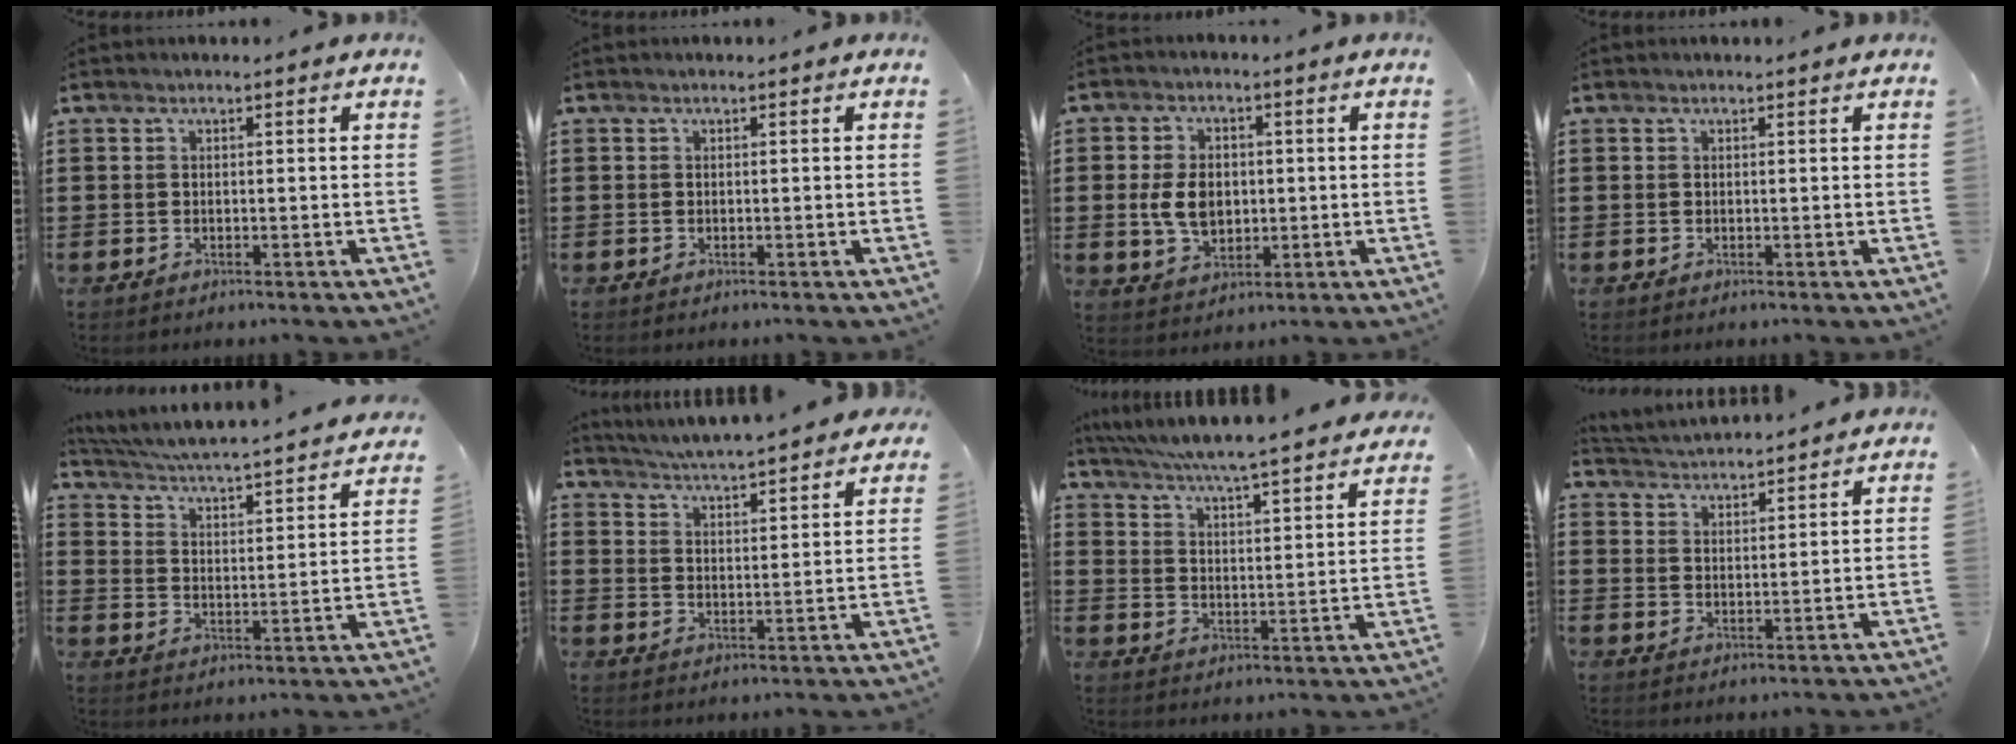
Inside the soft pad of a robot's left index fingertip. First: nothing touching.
{"total": 0.0}
{"total": 6.6, "force": [0.0, 4.4, 4.9], "torque": [-0.105, 0.006, -0.005]}
{"total": 0.0}
{"total": 4.1, "force": [3.8, -0.7, 1.3], "torque": [-0.045, -0.039, 0.055]}
{"total": 4.4, "force": [4.3, -0.3, 0.7], "torque": [-0.036, -0.029, 0.073]}
{"total": 4.7, "force": [4.4, -1.0, 1.4], "torque": [-0.050, -0.043, 0.067]}
{"total": 3.6, "force": [3.6, -0.3, 0.0], "torque": [-0.020, -0.026, 0.059]}